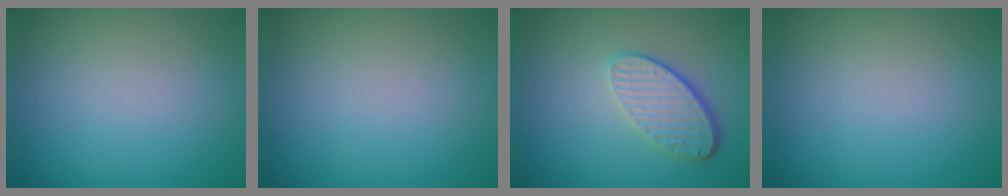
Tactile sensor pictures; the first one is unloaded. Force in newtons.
{"total": 0.0}
{"total": 4.6, "press": 3.4, "slide": 3.1}
{"total": 0.0}